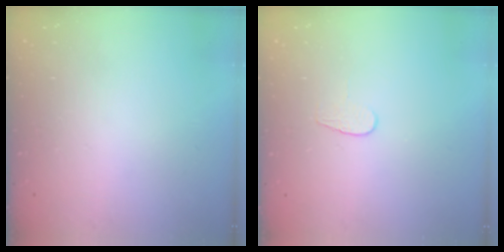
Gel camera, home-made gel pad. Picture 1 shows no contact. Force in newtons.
{"total": 3.7, "press": 3.7, "slide": 0.3}